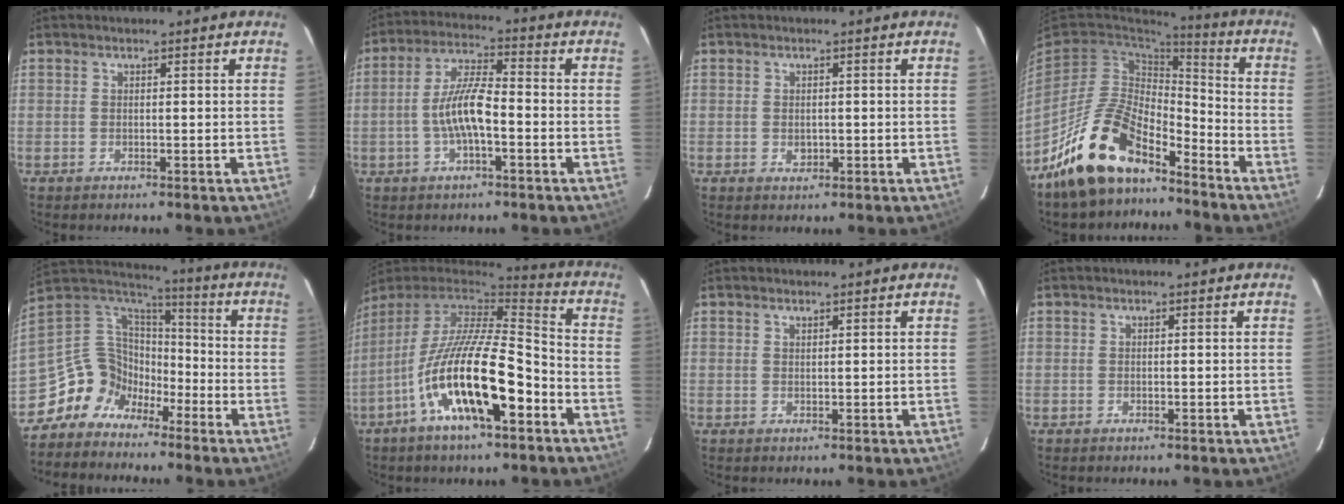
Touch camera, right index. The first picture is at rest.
{"total": 8.5, "force": [-2.3, 2.2, 7.9], "torque": [-0.161, 0.011, -0.043]}
{"total": 1.7, "force": [-0.3, 1.4, 1.0], "torque": [-0.014, 0.002, -0.003]}
{"total": 16.2, "force": [-11.9, 6.9, 8.5], "torque": [-0.179, 0.010, -0.210]}
{"total": 11.9, "force": [-8.4, 8.0, 2.9], "torque": [-0.077, 0.038, -0.166]}
{"total": 19.9, "force": [-8.6, 5.8, 17.0], "torque": [-0.306, -0.020, -0.158]}
{"total": 0.6, "force": [0.5, 0.1, 0.2], "torque": [-0.003, 0.001, 0.010]}
{"total": 0.0}